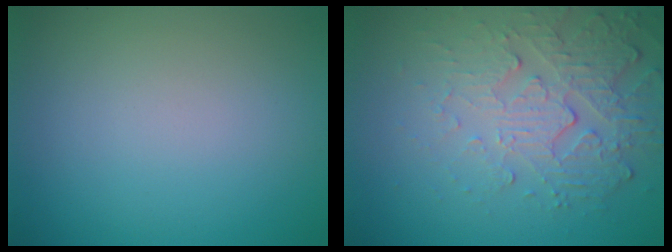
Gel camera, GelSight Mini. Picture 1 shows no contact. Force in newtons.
{"total": 5.3, "press": 3.7, "slide": 3.9}